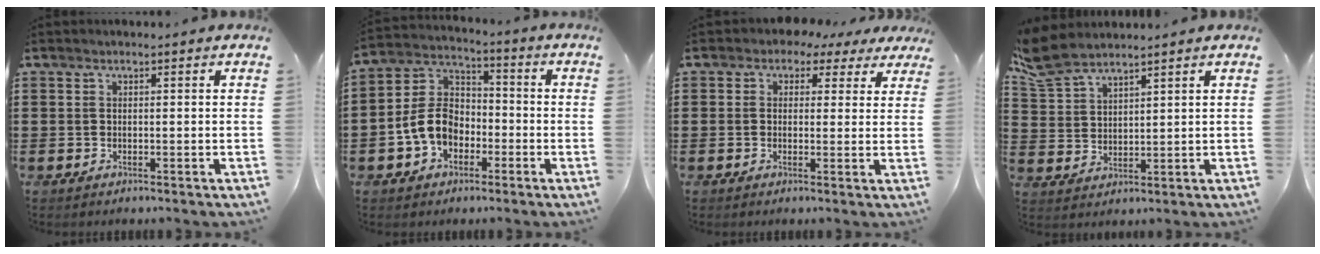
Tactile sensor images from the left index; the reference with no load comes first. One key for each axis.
{"total": 8.0, "fx": -2.9, "fy": 6.0, "fz": 4.4, "tx": -0.129, "ty": 0.010, "tz": -0.065}
{"total": 2.5, "fx": 1.3, "fy": 2.0, "fz": 0.8, "tx": -0.030, "ty": 0.002, "tz": 0.020}
{"total": 5.8, "fx": 4.9, "fy": 1.8, "fz": 2.4, "tx": -0.068, "ty": -0.008, "tz": 0.092}